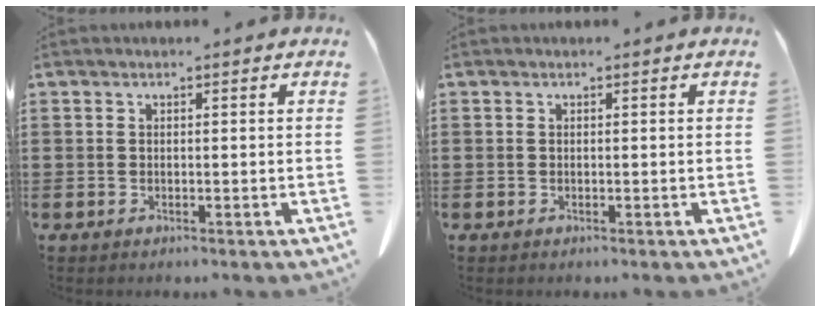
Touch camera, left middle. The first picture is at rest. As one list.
[{"total": 0.0}]